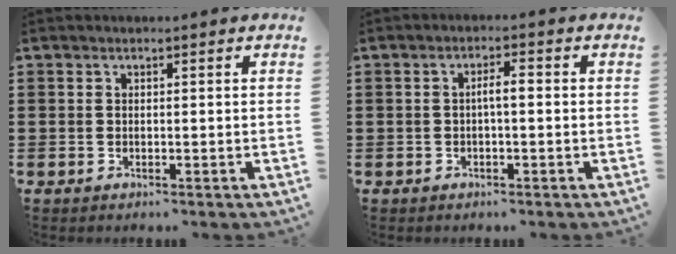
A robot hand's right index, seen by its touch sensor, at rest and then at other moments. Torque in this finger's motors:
{"motor_torque": [0.77, -0.39, 0.07, 0.10]}